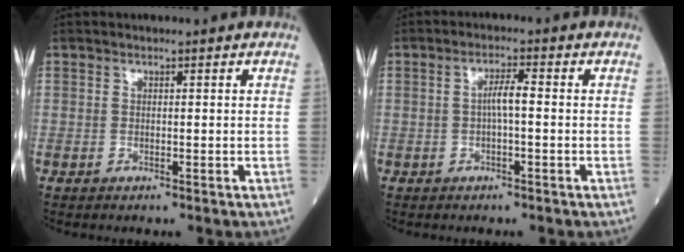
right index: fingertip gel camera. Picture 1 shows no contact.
{"total": 2.8, "force": [-0.2, 0.3, 2.7], "torque": [-0.048, 0.005, -0.005]}